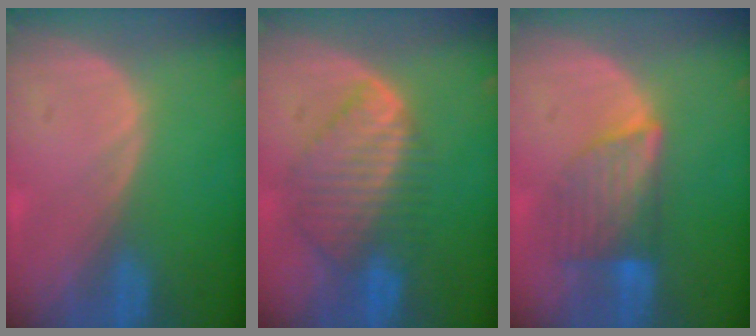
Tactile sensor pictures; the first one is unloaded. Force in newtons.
{"total": 8.3, "press": 7.5, "slide": 3.7}
{"total": 6.9, "press": 6.4, "slide": 2.6}